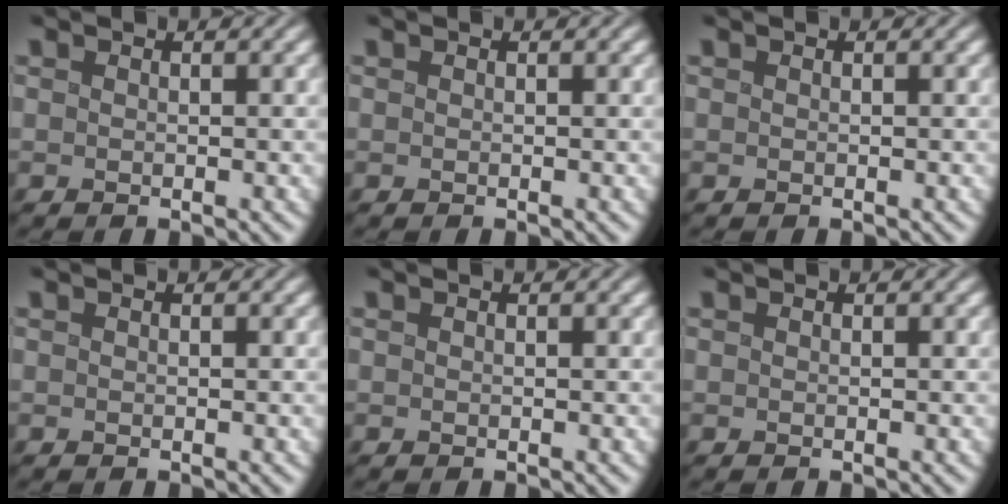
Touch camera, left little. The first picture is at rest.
{"total": 0.0}
{"total": 0.0}
{"total": 0.0}
{"total": 0.0}
{"total": 0.0}